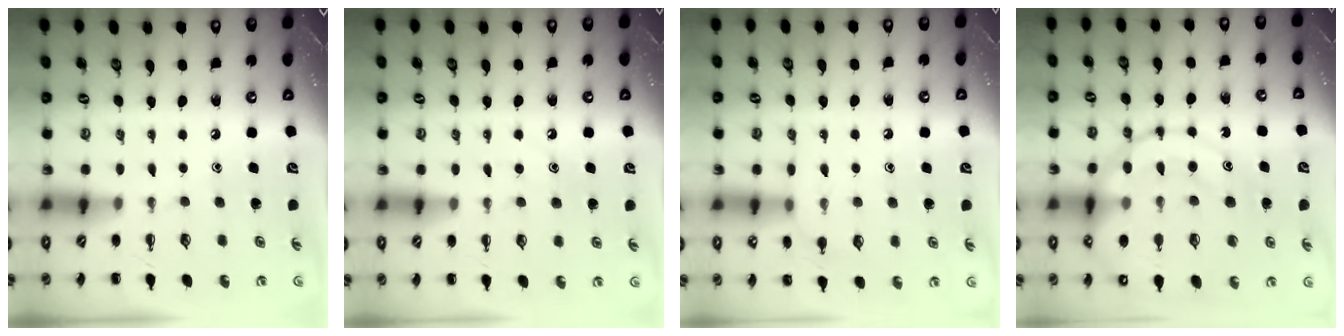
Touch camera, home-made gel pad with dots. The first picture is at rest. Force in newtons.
{"total": 8.4, "press": 8.3, "slide": 1.2}
{"total": 7.7, "press": 7.5, "slide": 1.5}
{"total": 20.9, "press": 20.8, "slide": 2.3}